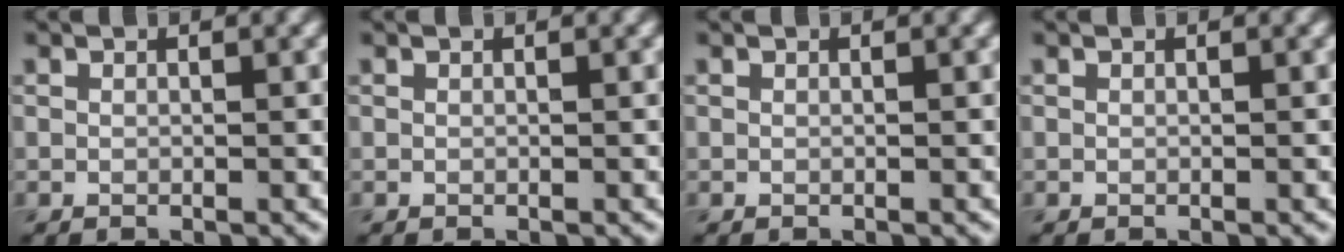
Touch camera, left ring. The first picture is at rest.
{"total": 0.0}
{"total": 0.0}
{"total": 0.0}